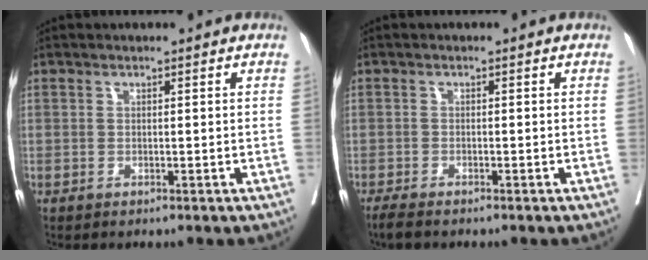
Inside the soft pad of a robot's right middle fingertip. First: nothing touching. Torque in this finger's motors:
{"motor_torque": [-0.11, -0.04, 0.02, 0.01]}